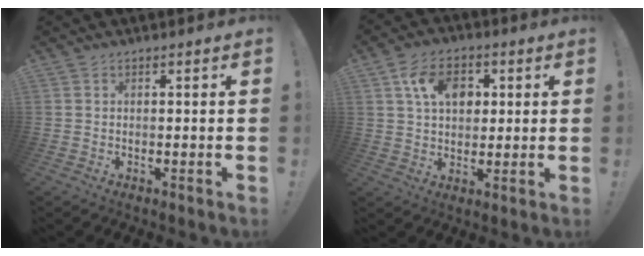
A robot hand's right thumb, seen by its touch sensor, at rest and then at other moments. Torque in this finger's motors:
{"motor_torque": [0.05, 0.16, 0.80, 0.12, 0.07]}